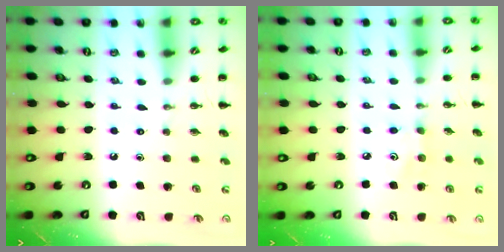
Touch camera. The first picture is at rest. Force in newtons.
{"total": 2.9, "press": 2.8, "slide": 0.8}